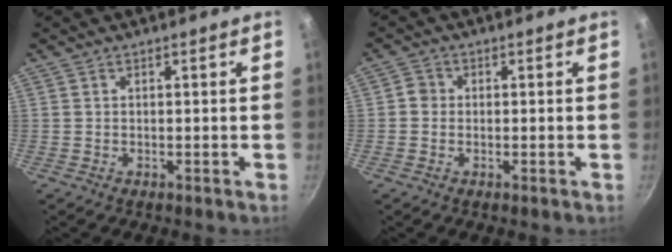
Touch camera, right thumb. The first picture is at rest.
{"total": 2.1, "force": [-0.2, 2.0, 0.7], "torque": [0.000, 0.007, -0.009]}